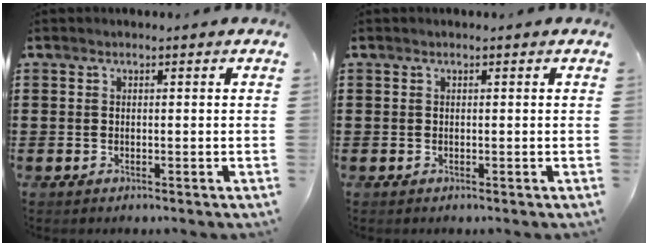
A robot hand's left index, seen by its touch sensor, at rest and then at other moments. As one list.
[{"total": 0.0}]